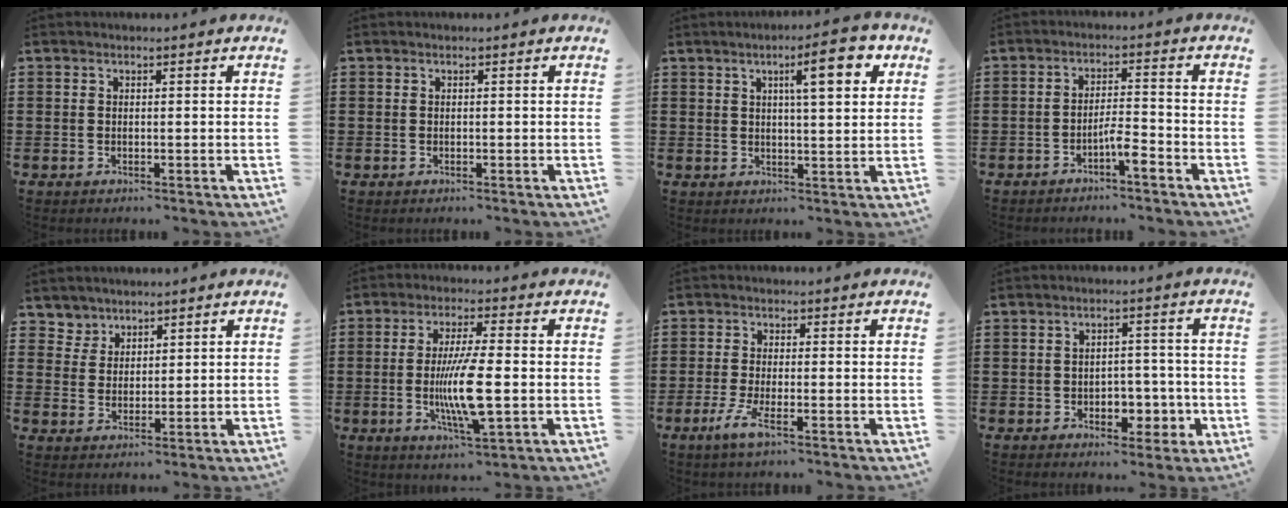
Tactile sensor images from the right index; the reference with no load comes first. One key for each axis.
{"total": 0.0}
{"total": 7.8, "fx": 3.5, "fy": 1.8, "fz": 6.8, "tx": -0.100, "ty": -0.005, "tz": 0.047}
{"total": 3.8, "fx": -2.5, "fy": 0.6, "fz": 2.8, "tx": -0.051, "ty": 0.009, "tz": -0.047}
{"total": 3.8, "fx": 2.8, "fy": 2.5, "fz": -0.5, "tx": -0.010, "ty": 0.004, "tz": 0.054}
{"total": 9.7, "fx": -1.5, "fy": 1.8, "fz": 9.4, "tx": -0.183, "ty": -0.015, "tz": -0.029}
{"total": 3.8, "fx": -1.9, "fy": 0.4, "fz": 3.3, "tx": -0.082, "ty": -0.017, "tz": -0.040}
{"total": 4.4, "fx": -1.6, "fy": 3.4, "fz": 2.4, "tx": -0.033, "ty": 0.002, "tz": -0.033}